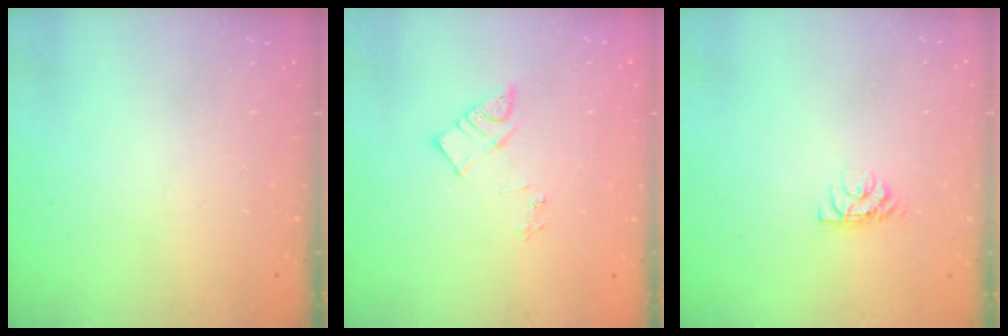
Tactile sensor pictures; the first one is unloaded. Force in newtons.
{"total": 6.0, "press": 6.0, "slide": 0.2}
{"total": 4.6, "press": 4.6, "slide": 0.5}